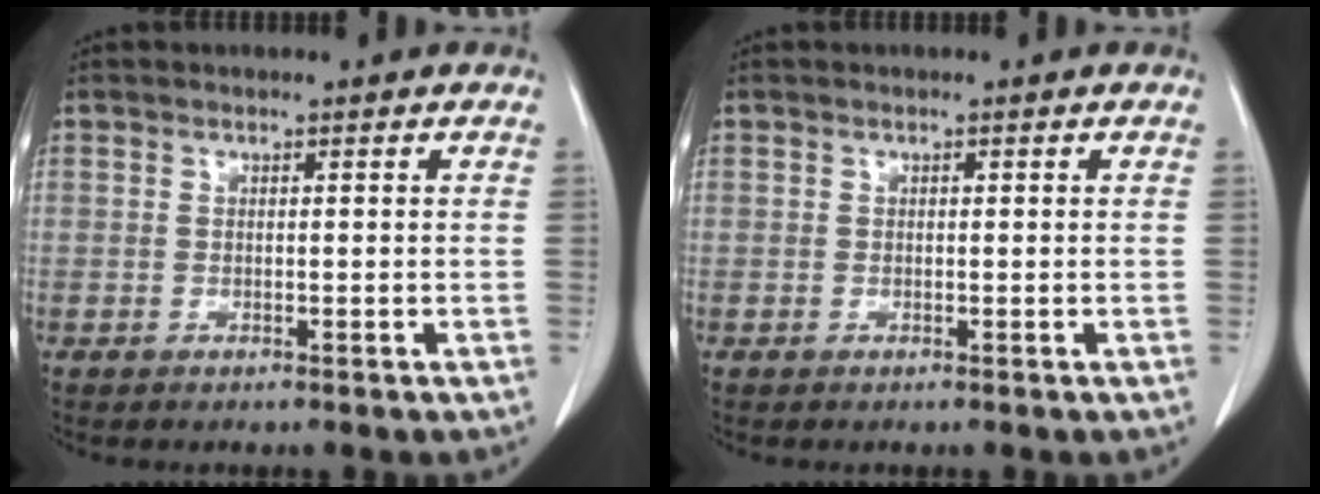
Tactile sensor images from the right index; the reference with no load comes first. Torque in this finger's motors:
{"motor_torque": [0.12, -0.06, 0.03, 0.01]}